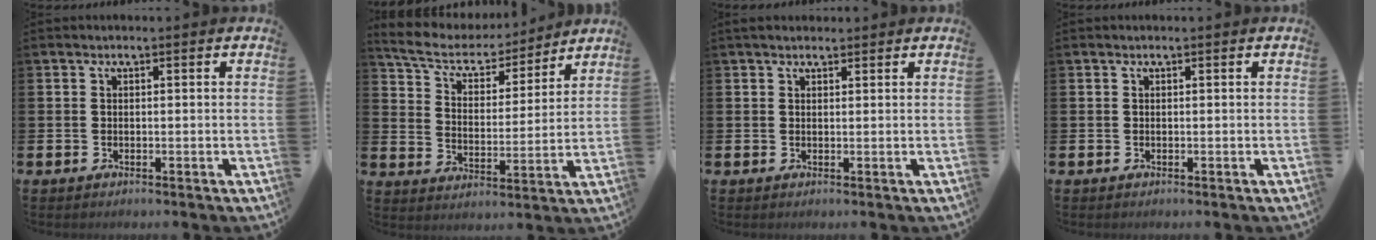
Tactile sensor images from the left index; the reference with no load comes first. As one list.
[{"total": 6.6, "force": [6.1, 2.2, 1.5], "torque": [-0.068, -0.046, 0.103]}, {"total": 1.6, "force": [1.4, 0.7, 0.3], "torque": [0.002, 0.004, 0.024]}, {"total": 0.0}]